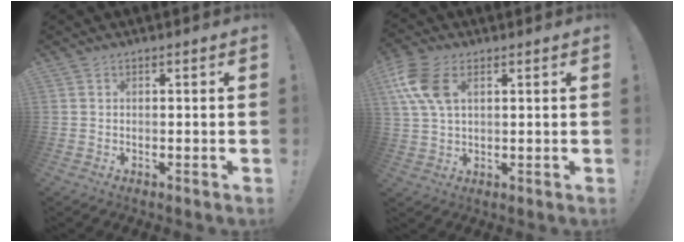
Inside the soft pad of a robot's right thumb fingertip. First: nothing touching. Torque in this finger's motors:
{"motor_torque": [0.00, 0.31, 0.65, 0.67, 0.07]}